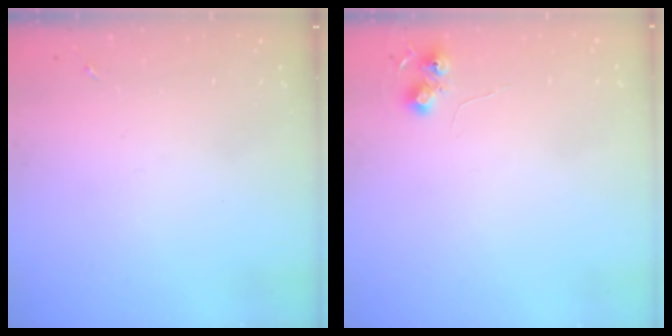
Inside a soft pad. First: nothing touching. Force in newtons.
{"total": 5.6, "press": 5.6, "slide": 0.8}